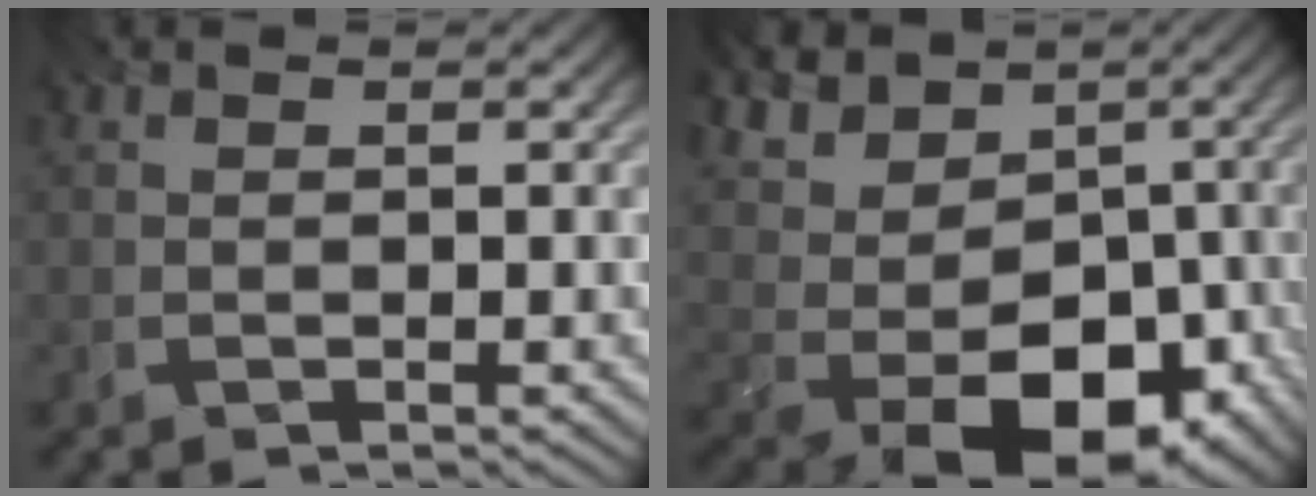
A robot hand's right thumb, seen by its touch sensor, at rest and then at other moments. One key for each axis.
{"total": 14.4, "fx": -0.2, "fy": 10.9, "fz": 9.4, "tx": -0.186, "ty": -0.012, "tz": 0.021}